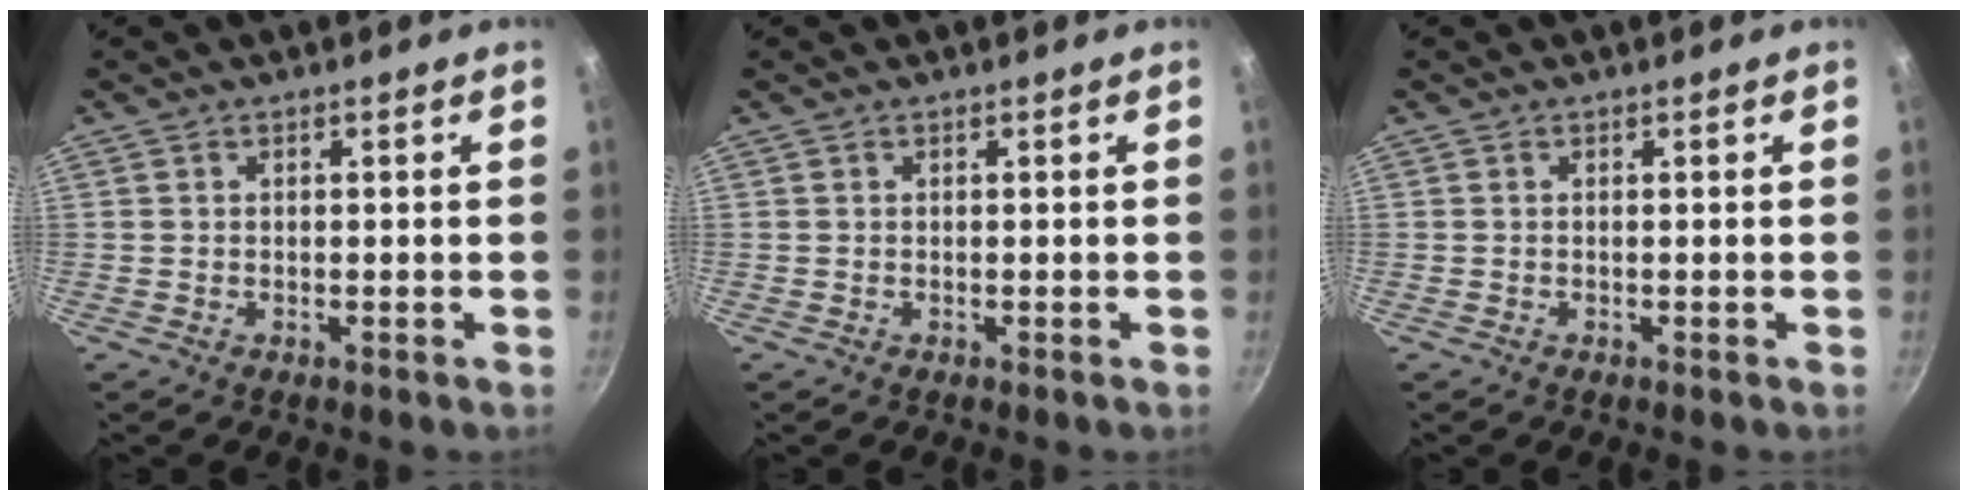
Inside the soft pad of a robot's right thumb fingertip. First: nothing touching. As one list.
[{"total": 0.0}, {"total": 0.0}]